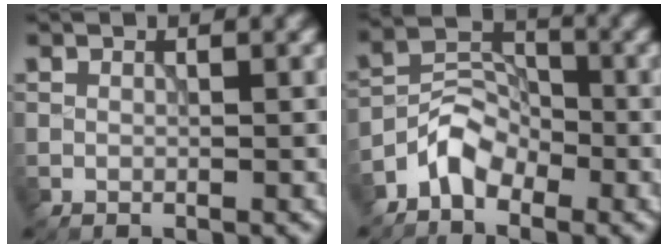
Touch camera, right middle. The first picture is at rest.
{"total": 3.5, "force": [-2.5, 2.0, 1.4], "torque": [-0.019, 0.011, -0.058]}